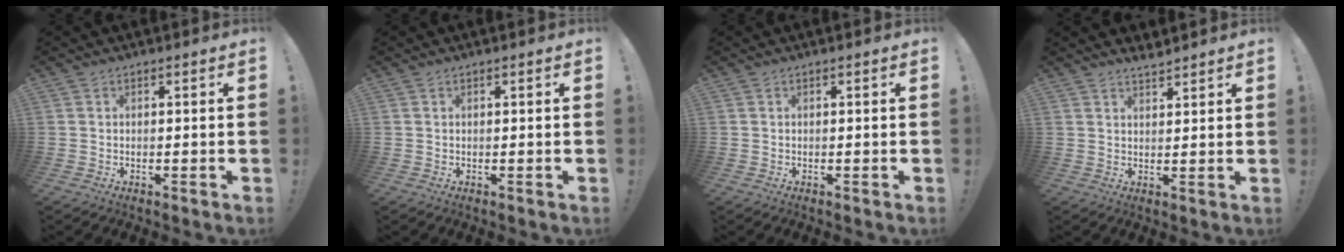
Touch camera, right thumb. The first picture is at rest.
{"total": 0.0}
{"total": 0.0}
{"total": 3.0, "force": [2.9, 0.7, 0.4], "torque": [-0.003, -0.018, 0.054]}